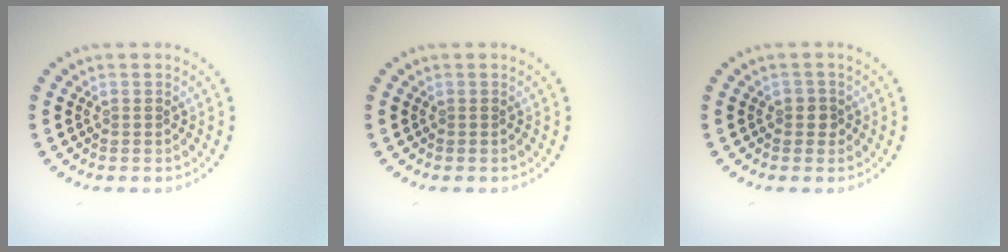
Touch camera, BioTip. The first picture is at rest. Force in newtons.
{"total": 0.0}
{"total": 1.3, "press": 1.1, "slide": 0.6}